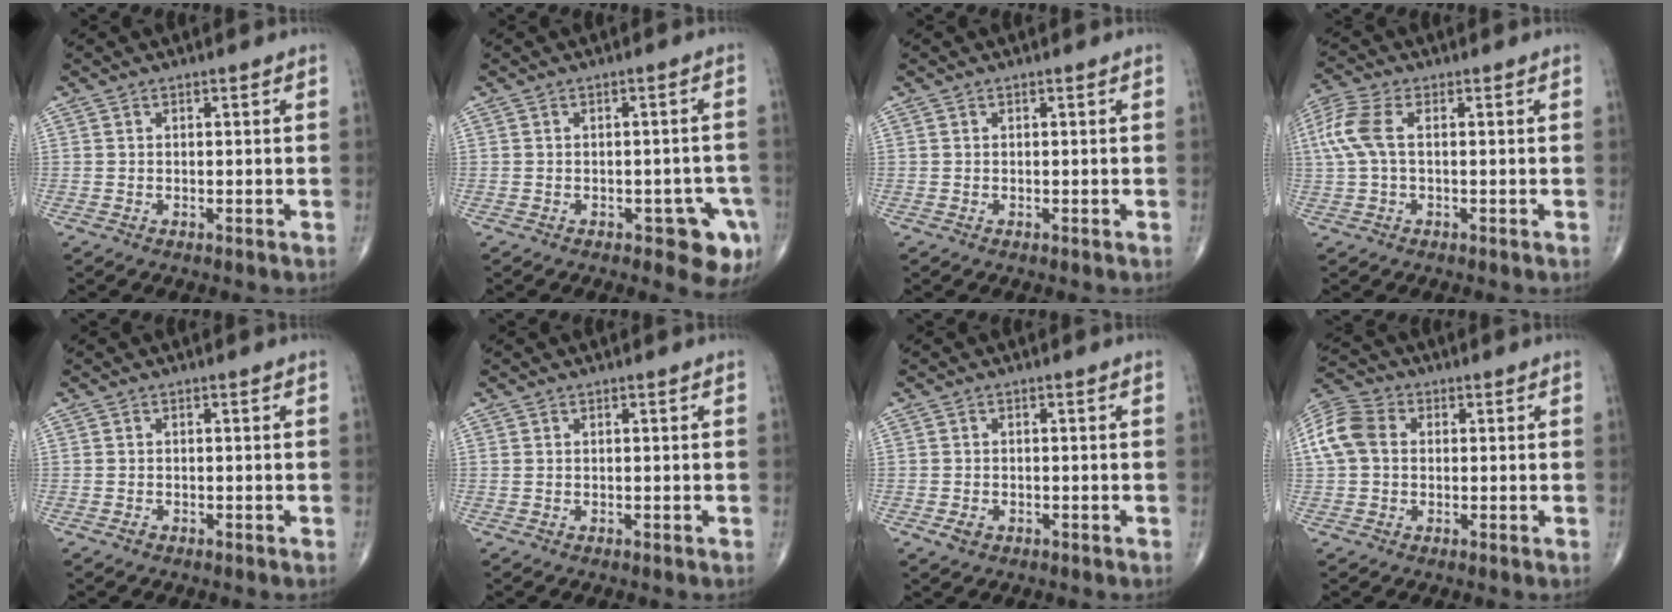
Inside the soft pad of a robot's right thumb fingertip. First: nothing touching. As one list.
[{"total": 7.0, "force": [-3.1, 3.2, 5.4], "torque": [-0.036, 0.009, -0.033]}, {"total": 0.0}, {"total": 7.6, "force": [1.0, 3.7, 6.5], "torque": [-0.183, 0.021, 0.018]}, {"total": 0.6, "force": [-0.4, 0.4, 0.2], "torque": [-0.003, 0.002, -0.008]}, {"total": 0.0}, {"total": 1.7, "force": [-0.7, 1.3, 0.9], "torque": [-0.014, 0.002, -0.009]}, {"total": 9.0, "force": [1.0, 6.8, 5.8], "torque": [-0.123, 0.026, 0.013]}]